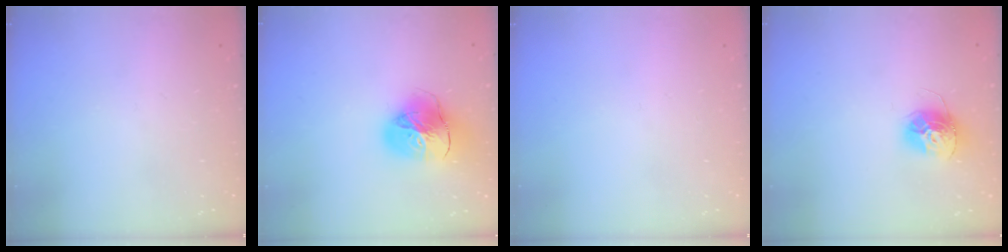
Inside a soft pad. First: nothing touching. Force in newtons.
{"total": 17.8, "press": 17.7, "slide": 2.1}
{"total": 0.0}
{"total": 13.4, "press": 13.4, "slide": 1.2}